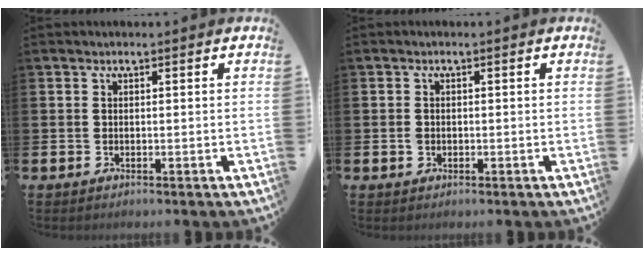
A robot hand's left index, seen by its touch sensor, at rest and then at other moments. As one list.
[{"total": 1.0, "force": [-0.1, 1.0, 0.4], "torque": [-0.009, 0.008, -0.004]}]